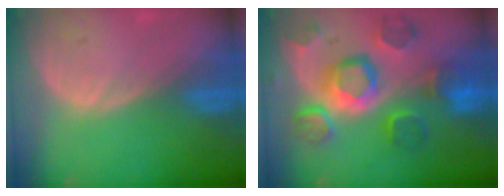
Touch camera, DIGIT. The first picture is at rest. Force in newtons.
{"total": 12.1, "press": 10.4, "slide": 6.1}